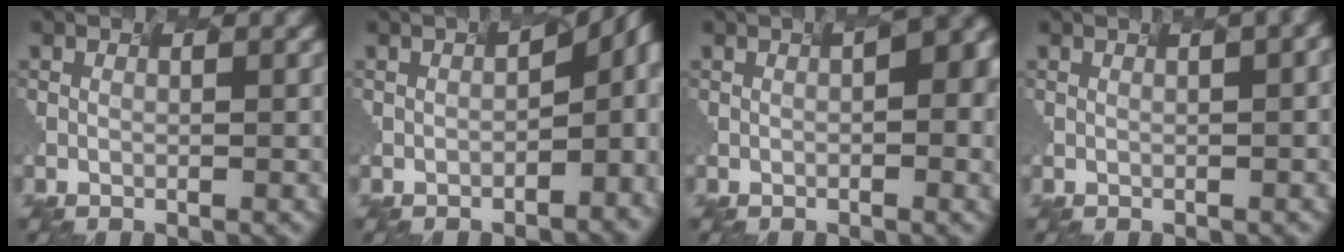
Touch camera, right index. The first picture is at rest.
{"total": 6.0, "force": [-0.2, 2.3, 5.5], "torque": [-0.057, 0.010, 0.036]}
{"total": 5.3, "force": [0.7, 2.0, 4.9], "torque": [-0.027, 0.038, 0.022]}
{"total": 4.8, "force": [2.0, 1.8, 4.0], "torque": [-0.036, 0.039, 0.037]}